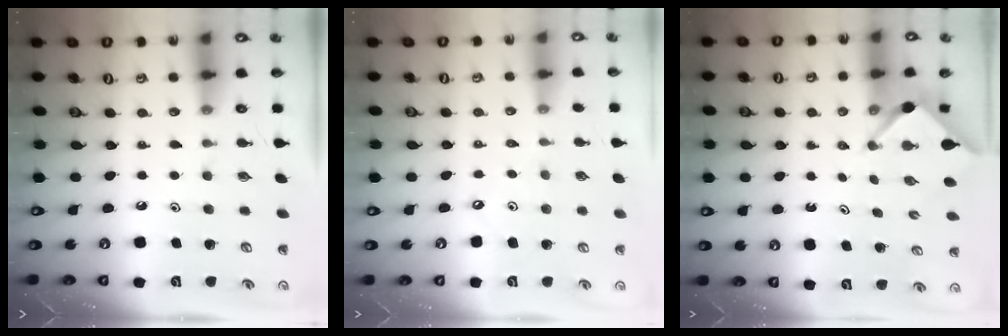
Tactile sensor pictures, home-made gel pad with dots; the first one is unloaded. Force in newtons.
{"total": 3.6, "press": 3.6, "slide": 0.6}
{"total": 2.6, "press": 2.6, "slide": 0.2}